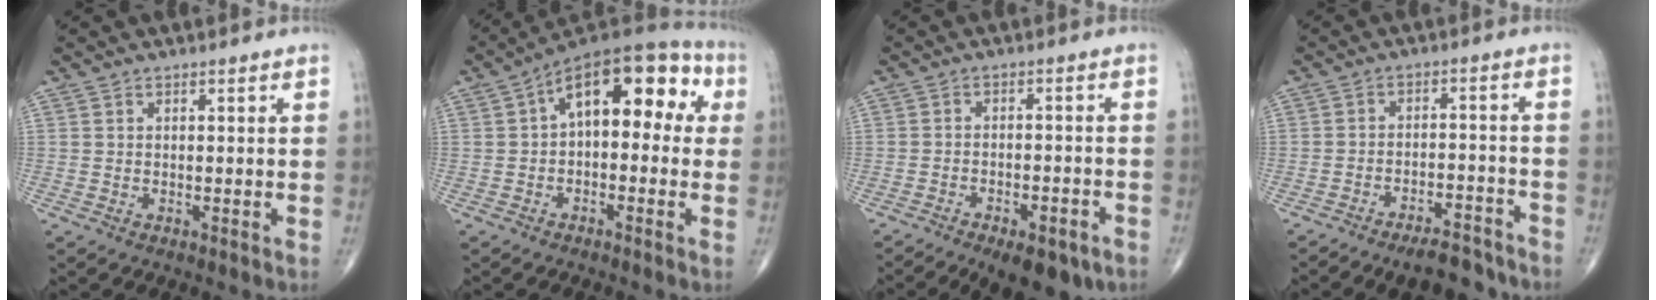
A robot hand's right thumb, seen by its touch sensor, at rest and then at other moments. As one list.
[{"total": 15.3, "force": [2.6, 8.2, 12.6], "torque": [-0.142, 0.045, 0.025]}, {"total": 12.1, "force": [-7.9, 5.1, 7.5], "torque": [-0.105, 0.027, -0.110]}, {"total": 8.7, "force": [-7.3, 3.0, 3.5], "torque": [-0.042, 0.054, -0.108]}]